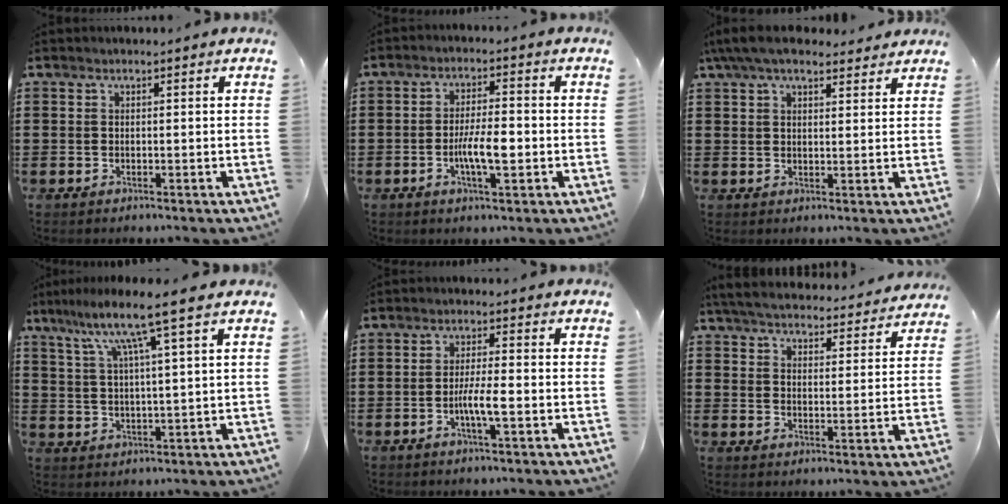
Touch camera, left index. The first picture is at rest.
{"total": 6.1, "force": [-1.4, 1.7, 5.7], "torque": [-0.109, 0.002, -0.029]}
{"total": 6.1, "force": [4.9, 1.8, 3.1], "torque": [-0.073, -0.002, 0.092]}
{"total": 8.7, "force": [5.4, -0.2, 6.8], "torque": [-0.149, -0.011, 0.087]}
{"total": 4.3, "force": [-1.4, 0.7, 4.1], "torque": [-0.084, -0.003, -0.030]}
{"total": 5.0, "force": [5.0, 0.2, 0.8], "torque": [-0.041, -0.032, 0.084]}